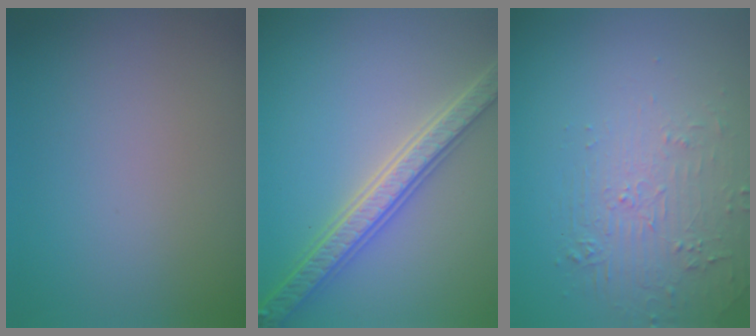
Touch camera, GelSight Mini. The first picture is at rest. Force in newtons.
{"total": 4.8, "press": 4.7, "slide": 1.1}
{"total": 2.2, "press": 1.3, "slide": 1.8}